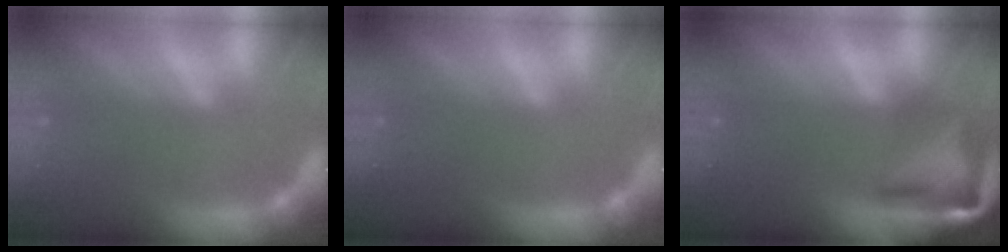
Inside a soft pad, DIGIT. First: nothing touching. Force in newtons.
{"total": 0.0}
{"total": 7.9}